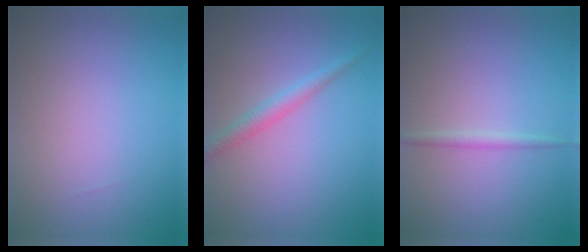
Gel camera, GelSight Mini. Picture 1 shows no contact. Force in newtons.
{"total": 1.9, "press": 1.9, "slide": 0.0}
{"total": 1.1, "press": 1.1, "slide": 0.0}